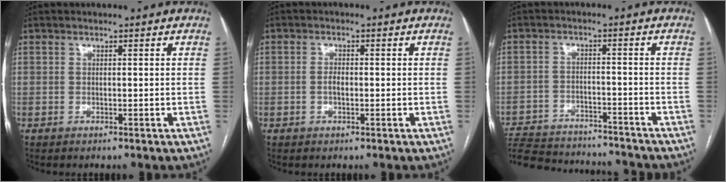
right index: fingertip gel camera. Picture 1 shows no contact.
{"total": 1.4, "force": [-0.2, 0.6, 1.3], "torque": [-0.026, 0.004, -0.002]}
{"total": 19.4, "force": [-17.9, 3.8, 6.3], "torque": [-0.159, -0.015, -0.257]}